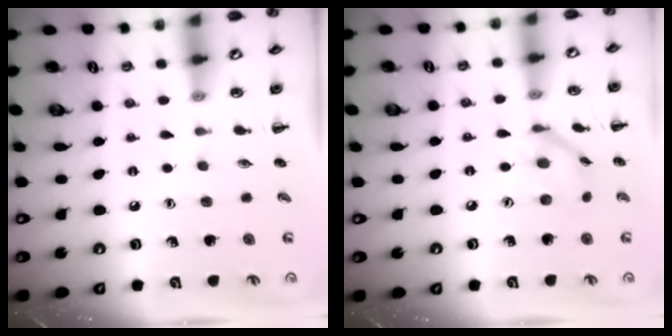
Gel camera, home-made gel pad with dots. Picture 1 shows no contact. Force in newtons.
{"total": 7.4, "press": 7.3, "slide": 0.5}